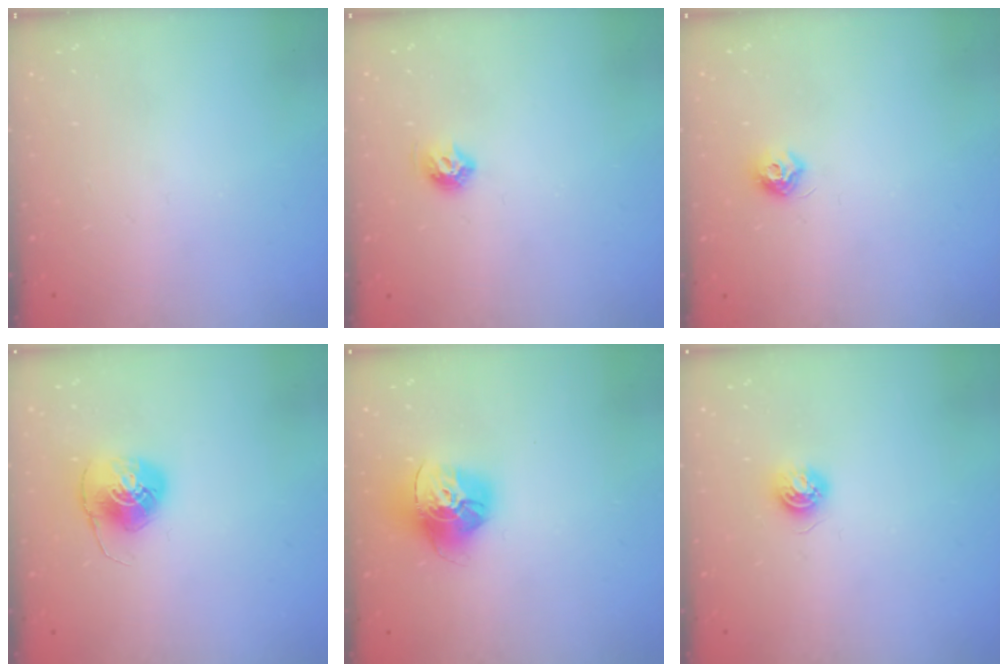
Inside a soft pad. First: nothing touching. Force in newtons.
{"total": 6.6, "press": 6.6, "slide": 0.9}
{"total": 7.2, "press": 7.2, "slide": 0.5}
{"total": 7.9, "press": 7.9, "slide": 0.3}
{"total": 16.3, "press": 16.2, "slide": 1.5}
{"total": 4.5, "press": 4.5, "slide": 0.6}